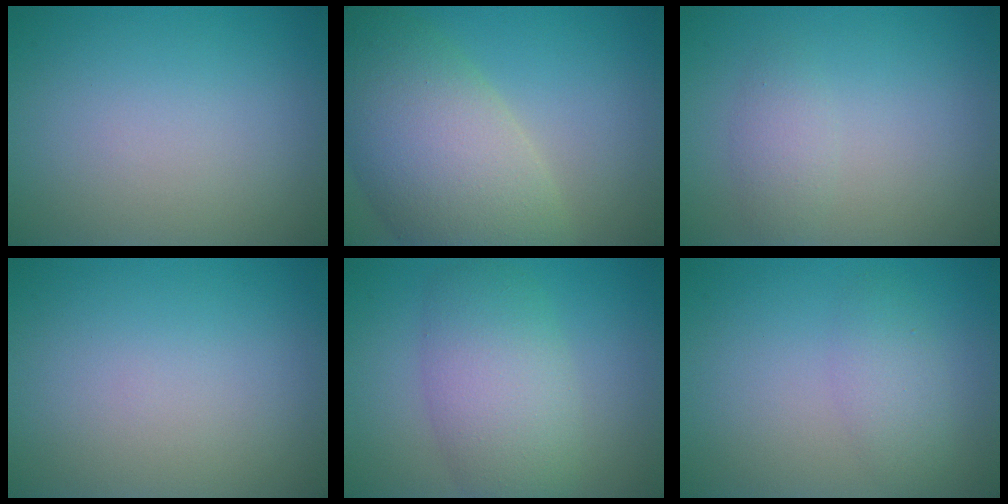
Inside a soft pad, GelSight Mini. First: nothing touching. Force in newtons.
{"total": 10.8, "press": 10.8, "slide": 0.6}
{"total": 1.6, "press": 1.6, "slide": 0.1}
{"total": 0.0}
{"total": 6.0, "press": 6.0, "slide": 0.3}
{"total": 2.2, "press": 2.2, "slide": 0.1}